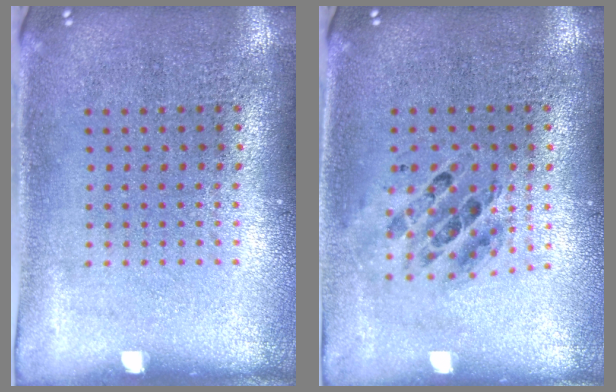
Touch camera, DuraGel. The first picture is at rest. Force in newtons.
{"total": 0.7, "press": 0.7, "slide": 0.1}